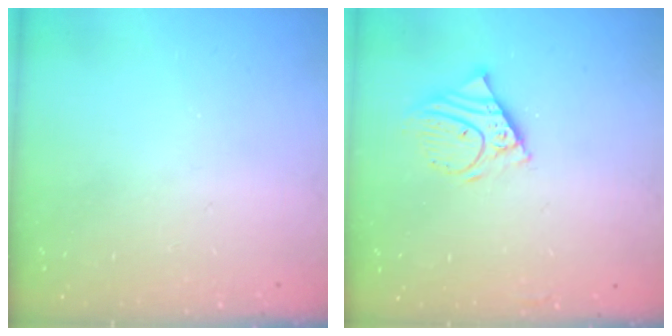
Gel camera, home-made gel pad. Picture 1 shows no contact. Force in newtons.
{"total": 6.9, "press": 6.9, "slide": 0.6}